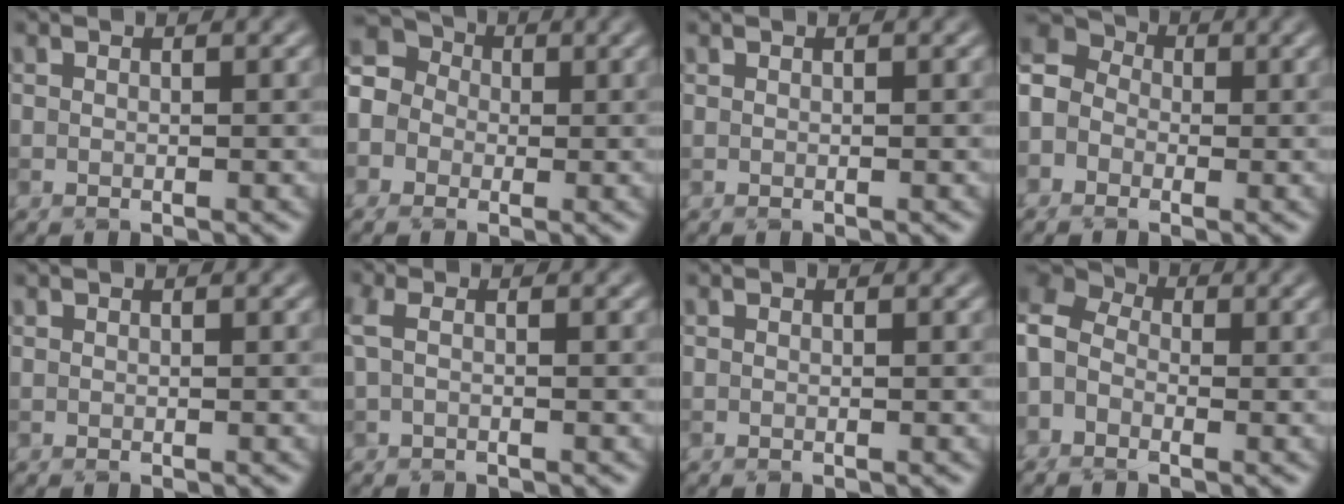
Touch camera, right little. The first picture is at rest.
{"total": 6.5, "force": [-1.4, 5.9, 2.4], "torque": [-0.063, 0.018, -0.056]}
{"total": 0.0}
{"total": 5.4, "force": [-1.5, 4.4, 2.8], "torque": [-0.058, 0.017, -0.043]}
{"total": 0.0}
{"total": 1.5, "force": [-0.1, 0.5, 1.4], "torque": [-0.034, 0.000, -0.006]}
{"total": 0.0}
{"total": 5.5, "force": [-1.4, 3.8, 3.7], "torque": [-0.083, 0.011, -0.034]}